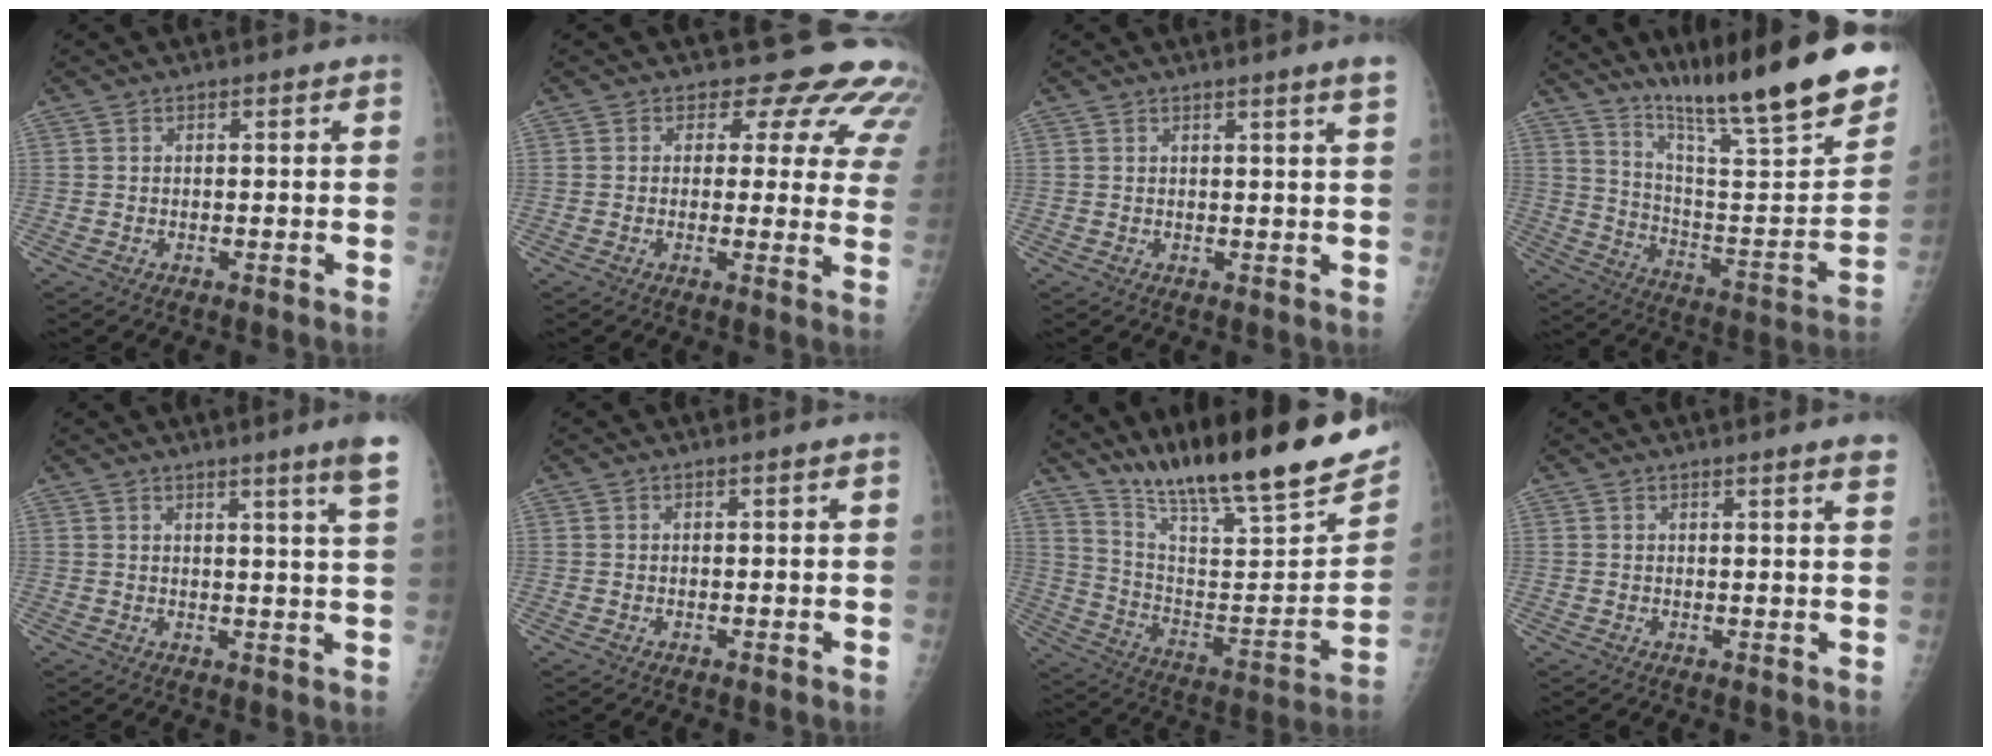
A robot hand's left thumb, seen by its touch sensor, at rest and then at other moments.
{"total": 13.9, "force": [11.7, 6.8, 3.4], "torque": [0.019, -0.067, 0.100]}
{"total": 2.7, "force": [1.8, -0.7, 1.8], "torque": [-0.024, -0.011, 0.026]}
{"total": 27.2, "force": [19.6, 3.0, 18.7], "torque": [-0.273, -0.107, 0.309]}
{"total": 6.7, "force": [4.4, -1.1, 4.9], "torque": [-0.066, -0.029, 0.050]}
{"total": 0.0}
{"total": 27.2, "force": [20.7, 4.0, 17.2], "torque": [-0.253, -0.093, 0.333]}
{"total": 3.1, "force": [2.4, -0.3, 2.0], "torque": [-0.026, -0.011, 0.025]}